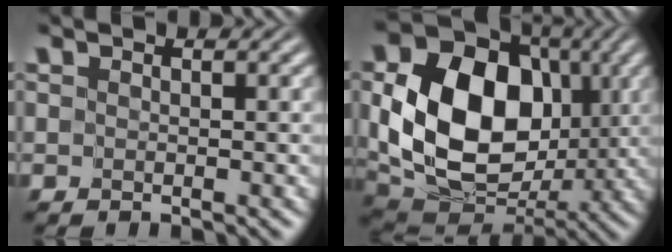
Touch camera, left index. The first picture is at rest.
{"total": 13.0, "force": [0.0, 9.6, 8.7], "torque": [-0.159, -0.018, 0.009]}